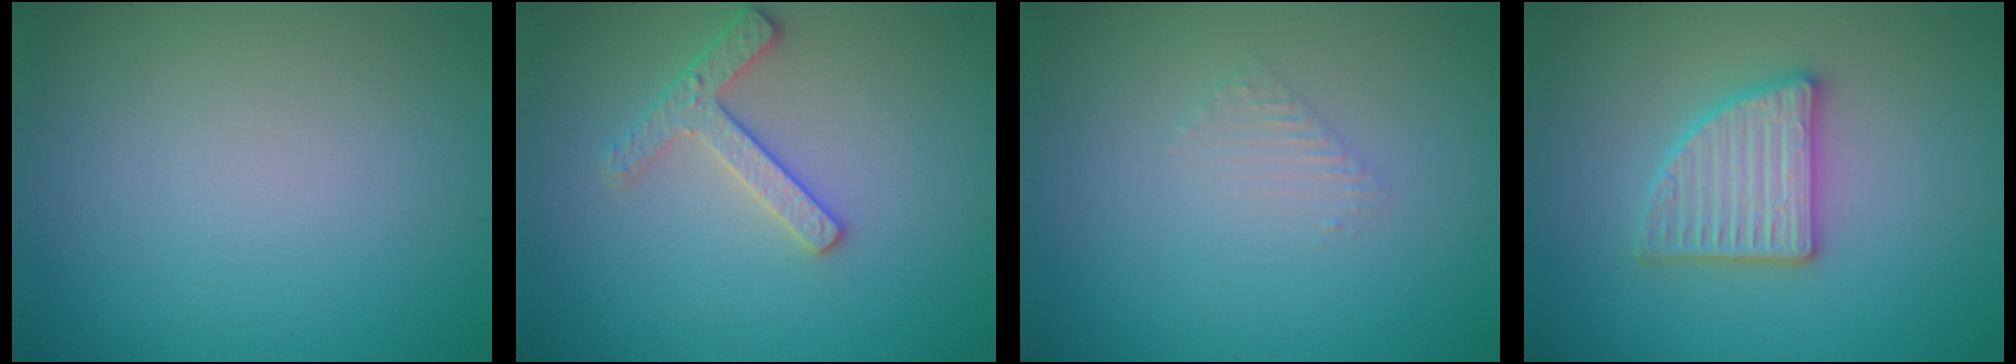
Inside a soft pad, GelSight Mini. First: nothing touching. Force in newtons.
{"total": 2.5, "press": 2.4, "slide": 0.5}
{"total": 0.9, "press": 0.9, "slide": 0.2}
{"total": 3.6, "press": 3.5, "slide": 0.5}